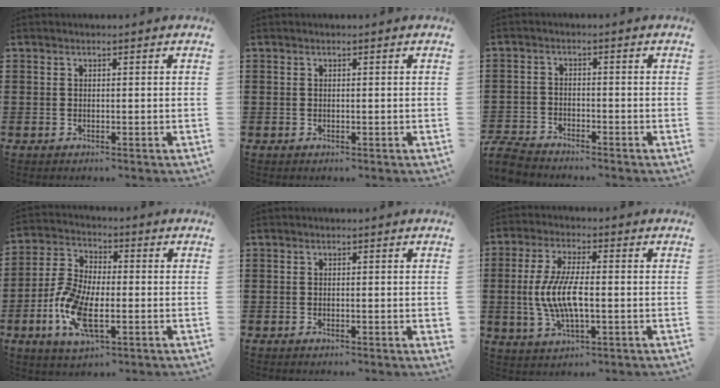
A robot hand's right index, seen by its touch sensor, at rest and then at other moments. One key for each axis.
{"total": 0.0}
{"total": 3.6, "fx": -3.5, "fy": 0.5, "fz": 0.6, "tx": -0.028, "ty": -0.006, "tz": -0.076}
{"total": 9.9, "fx": -3.1, "fy": 4.4, "fz": 8.3, "tx": -0.199, "ty": -0.011, "tz": -0.063}
{"total": 0.8, "fx": -0.2, "fy": 0.0, "fz": 0.7, "tx": -0.012, "ty": -0.003, "tz": -0.003}
{"total": 8.2, "fx": -1.0, "fy": 3.0, "fz": 7.6, "tx": -0.168, "ty": -0.007, "tz": -0.025}